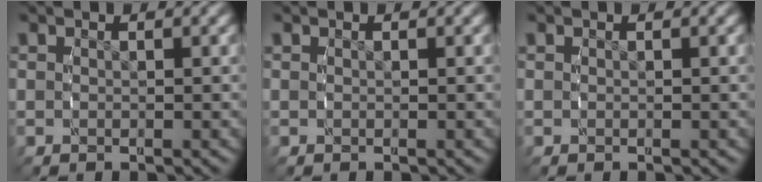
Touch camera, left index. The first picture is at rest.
{"total": 0.0}
{"total": 0.0}